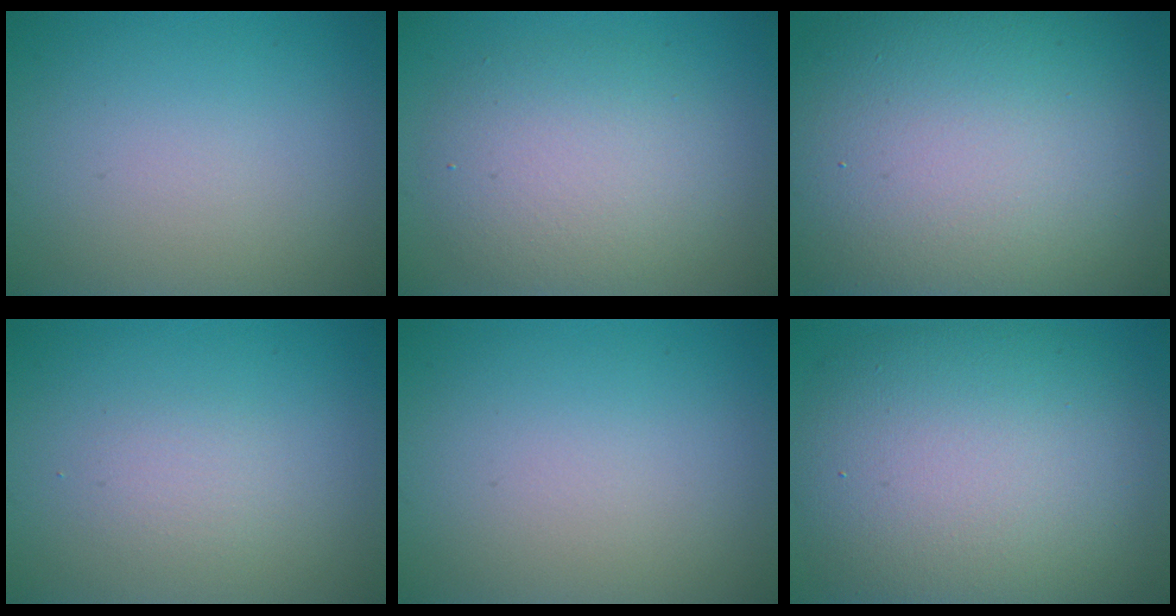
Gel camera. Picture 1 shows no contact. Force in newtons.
{"total": 5.2, "press": 5.2, "slide": 0.4}
{"total": 18.4, "press": 18.4, "slide": 1.2}
{"total": 1.3, "press": 1.3, "slide": 0.1}
{"total": 0.0}
{"total": 13.1, "press": 13.1, "slide": 0.4}